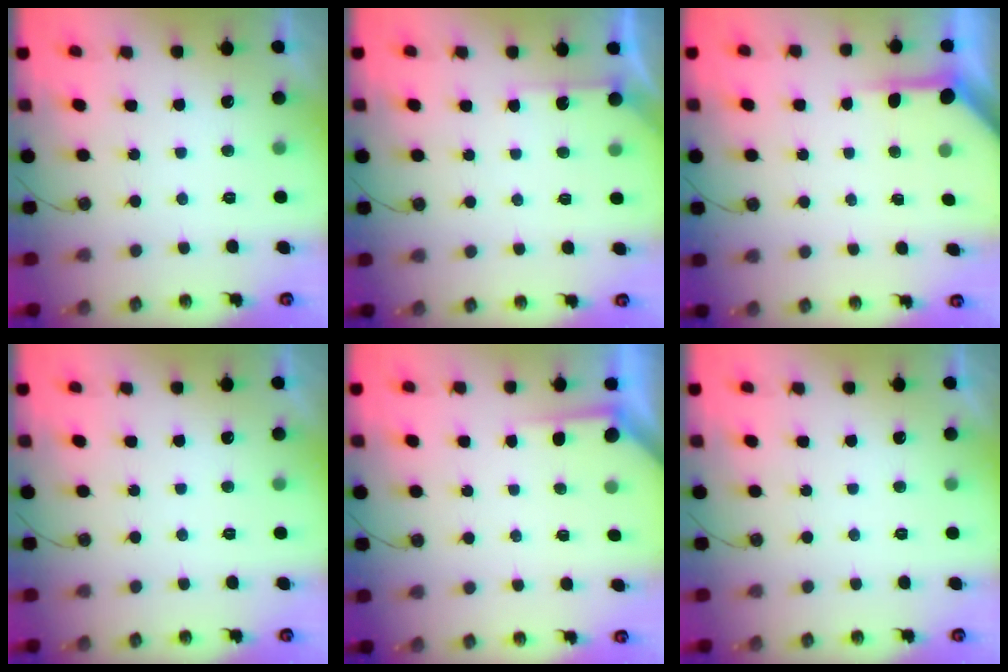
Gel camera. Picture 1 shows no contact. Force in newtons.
{"total": 4.1, "press": 4.1, "slide": 0.3}
{"total": 4.4, "press": 4.3, "slide": 0.3}
{"total": 0.0}
{"total": 1.8, "press": 1.8, "slide": 0.3}
{"total": 0.0}